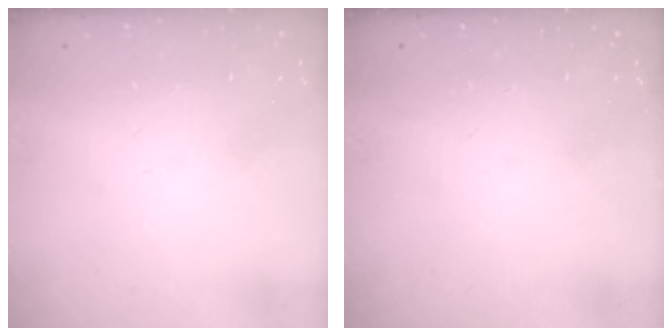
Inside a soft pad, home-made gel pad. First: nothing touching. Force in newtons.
{"total": 0.0}